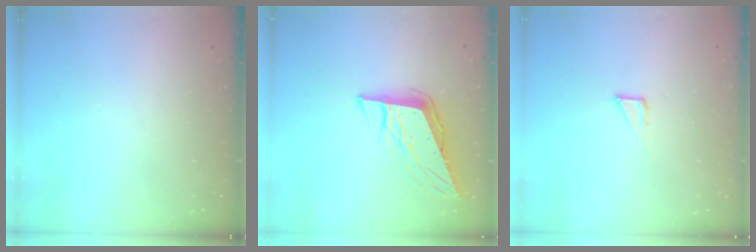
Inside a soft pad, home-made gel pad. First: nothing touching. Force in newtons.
{"total": 11.0, "press": 10.5, "slide": 3.0}
{"total": 2.6, "press": 2.6, "slide": 0.1}